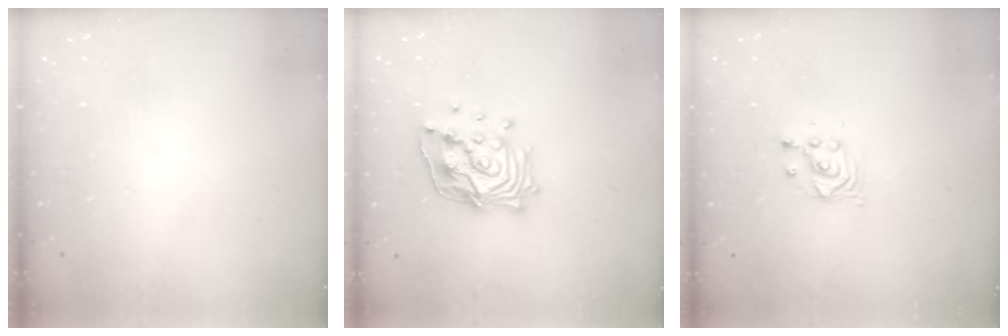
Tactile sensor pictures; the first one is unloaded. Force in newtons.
{"total": 15.1, "press": 14.9, "slide": 1.9}
{"total": 2.5, "press": 2.5, "slide": 0.2}